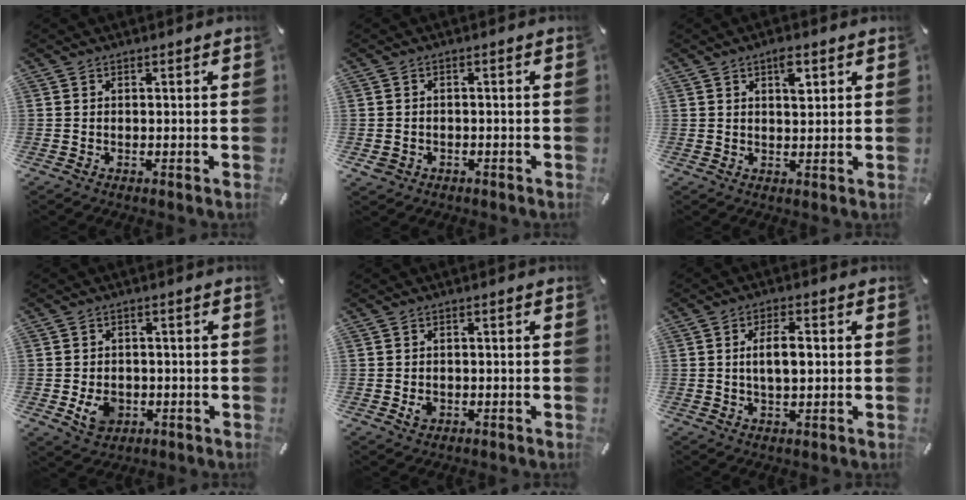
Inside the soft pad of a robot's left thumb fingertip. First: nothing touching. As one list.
[{"total": 2.6, "force": [-1.2, 2.1, 0.9], "torque": [-0.022, 0.003, -0.027]}, {"total": 4.2, "force": [2.0, 1.9, 3.2], "torque": [-0.038, -0.007, 0.027]}, {"total": 6.1, "force": [-1.4, 5.0, 3.3], "torque": [-0.058, -0.001, -0.026]}, {"total": 2.4, "force": [-0.6, 2.0, 1.3], "torque": [-0.013, 0.001, -0.012]}, {"total": 6.4, "force": [0.6, 2.8, 5.7], "torque": [-0.102, 0.002, 0.002]}]